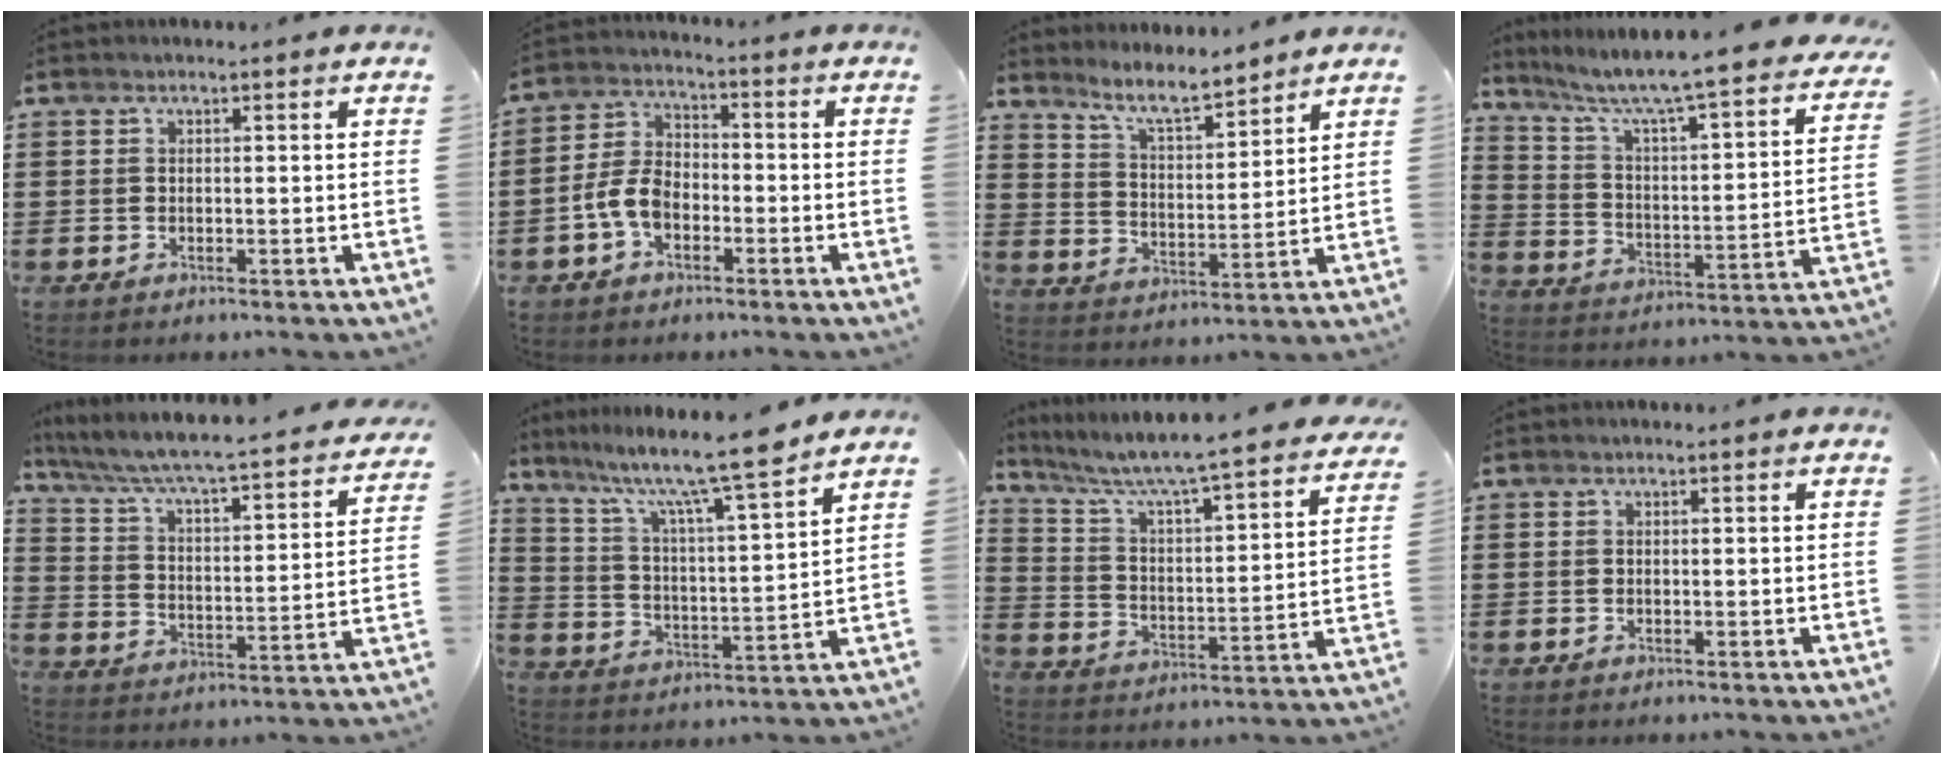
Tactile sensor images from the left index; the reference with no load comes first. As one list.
[{"total": 6.0, "force": [-2.5, 3.6, 4.0], "torque": [-0.106, 0.003, -0.055]}, {"total": 6.9, "force": [6.2, 0.5, 2.8], "torque": [-0.076, -0.030, 0.111]}, {"total": 5.3, "force": [4.2, 0.0, 3.2], "torque": [-0.084, -0.050, 0.059]}, {"total": 4.4, "force": [3.8, 0.0, 2.2], "torque": [-0.065, -0.043, 0.050]}, {"total": 10.5, "force": [8.8, 0.0, 5.8], "torque": [-0.136, -0.059, 0.141]}, {"total": 5.1, "force": [4.5, -0.2, 2.4], "torque": [-0.071, -0.046, 0.064]}, {"total": 0.0}]